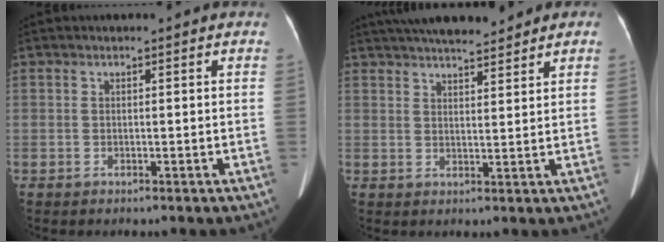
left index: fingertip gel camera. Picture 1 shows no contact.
{"total": 11.2, "force": [9.7, 1.9, 5.2], "torque": [-0.081, 0.018, 0.146]}